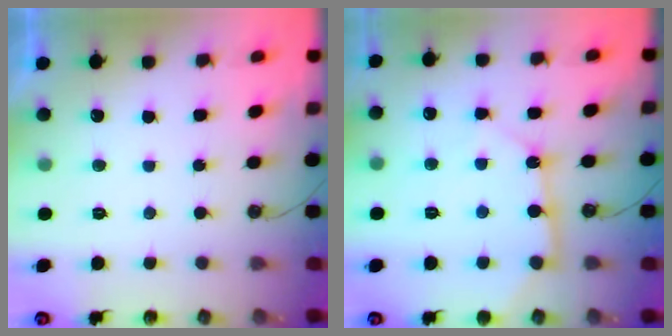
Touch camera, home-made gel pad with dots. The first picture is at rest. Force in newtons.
{"total": 11.3, "press": 11.2, "slide": 1.2}